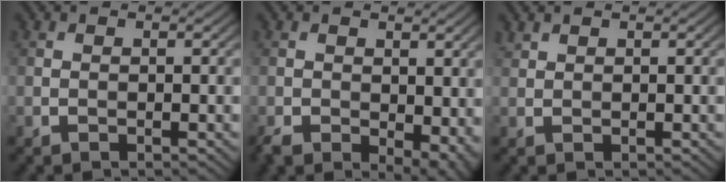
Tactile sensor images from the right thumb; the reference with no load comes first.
{"total": 7.1, "force": [-2.2, 4.5, 5.0], "torque": [-0.097, -0.031, -0.023]}
{"total": 0.8, "force": [0.8, 0.2, 0.2], "torque": [-0.010, 0.004, 0.022]}